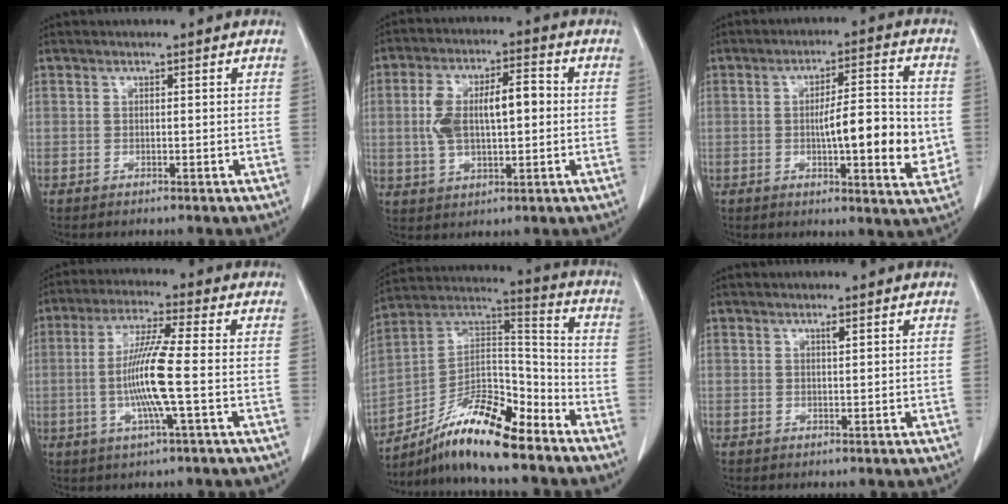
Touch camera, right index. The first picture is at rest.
{"total": 10.7, "force": [0.4, 4.2, 9.8], "torque": [-0.194, 0.029, 0.012]}
{"total": 11.9, "force": [-1.1, 2.5, 11.6], "torque": [-0.166, 0.006, -0.018]}
{"total": 9.7, "force": [-1.4, -0.5, 9.6], "torque": [-0.188, -0.004, -0.032]}
{"total": 15.2, "force": [-11.4, 2.8, 9.7], "torque": [-0.165, 0.029, -0.199]}
{"total": 0.7, "force": [0.4, 0.0, 0.6], "torque": [-0.011, -0.001, 0.007]}